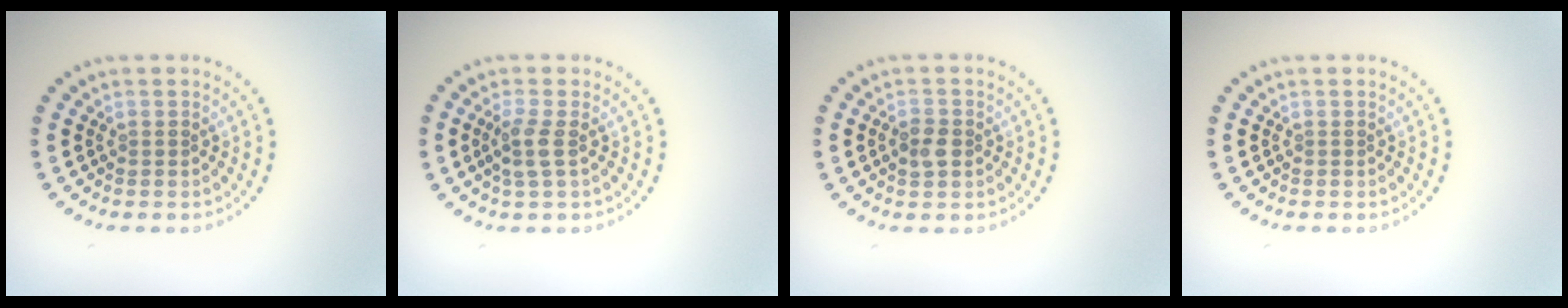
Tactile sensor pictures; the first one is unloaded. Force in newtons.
{"total": 1.8, "press": 1.6, "slide": 0.9}
{"total": 1.9, "press": 1.8, "slide": 0.3}
{"total": 0.0}